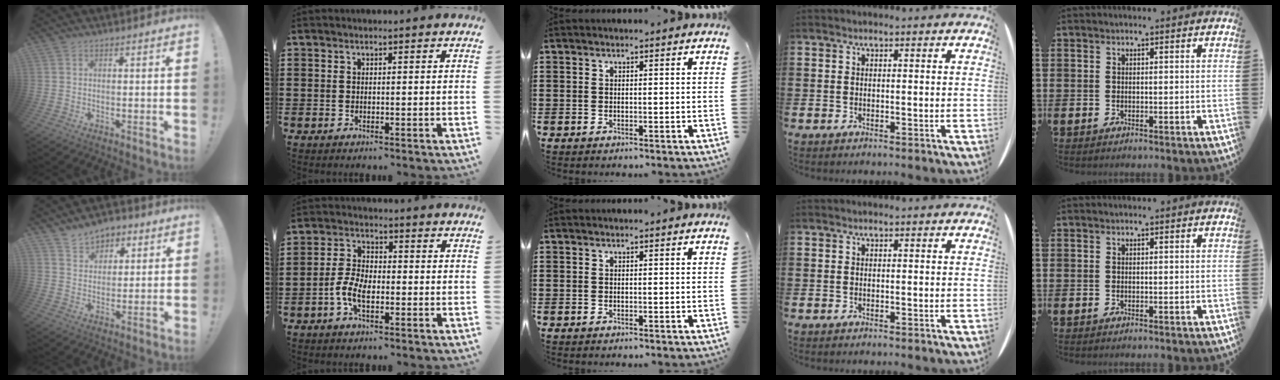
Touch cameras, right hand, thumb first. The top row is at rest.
{"thumb": {"total": 7.5, "force": [5.2, 5.3, 1.6], "torque": [-0.026, -0.030, 0.100]}, "index": {"total": 5.4, "force": [-2.1, 2.6, 4.3], "torque": [-0.107, -0.003, -0.047]}}